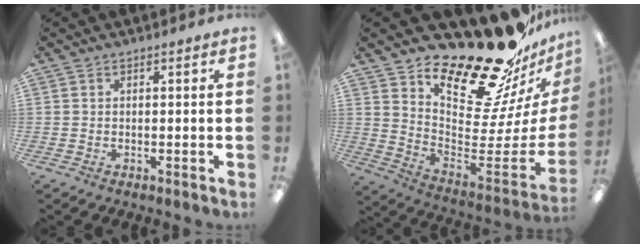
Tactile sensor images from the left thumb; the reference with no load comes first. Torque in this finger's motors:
{"motor_torque": [0.88, 0.88, 1.09, -1.68, 0.10]}